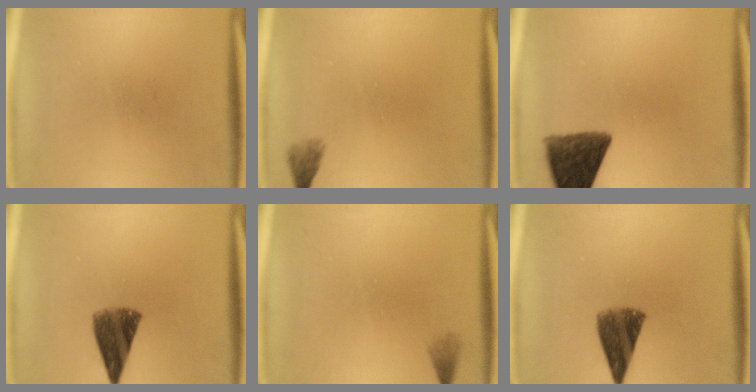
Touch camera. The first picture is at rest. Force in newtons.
{"total": 1.5}
{"total": 10.4}
{"total": 7.6}
{"total": 1.0}
{"total": 7.6}